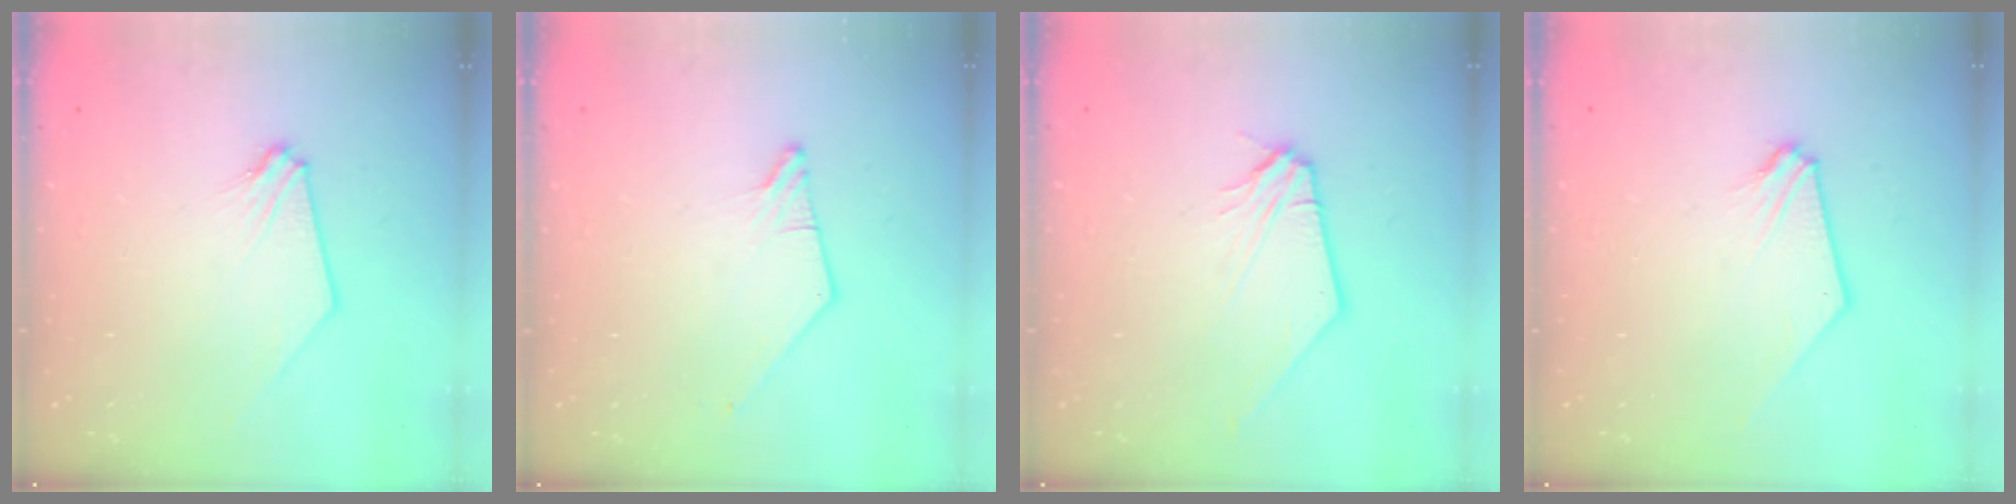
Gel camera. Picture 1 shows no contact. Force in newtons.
{"total": 1.3, "press": 1.2, "slide": 0.3}
{"total": 2.4, "press": 2.3, "slide": 0.4}
{"total": 0.7, "press": 0.7, "slide": 0.2}